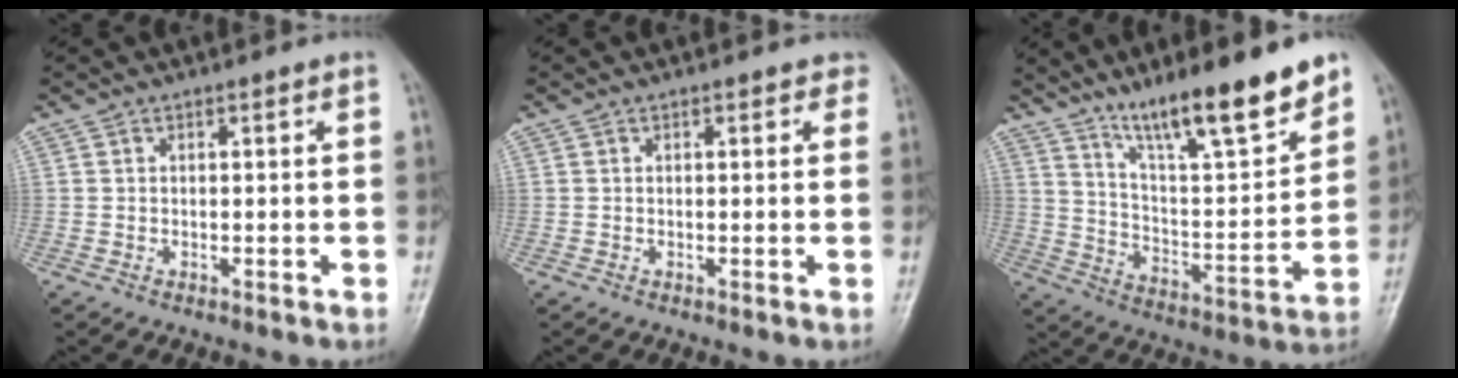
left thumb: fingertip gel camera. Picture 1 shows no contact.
{"total": 1.4, "force": [0.9, 0.9, 0.5], "torque": [0.013, -0.002, 0.002]}
{"total": 18.4, "force": [13.3, 3.5, 12.3], "torque": [-0.167, -0.080, 0.226]}